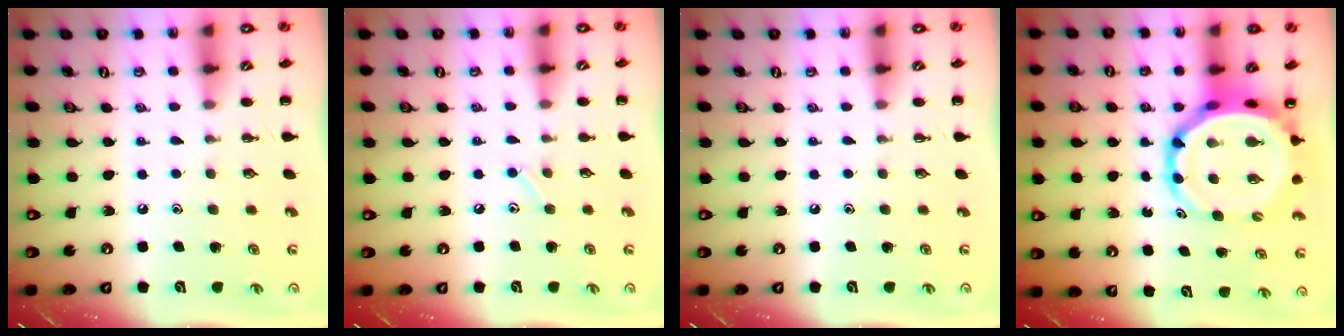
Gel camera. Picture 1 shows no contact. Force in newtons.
{"total": 4.4, "press": 4.2, "slide": 1.3}
{"total": 0.0}
{"total": 9.6, "press": 9.3, "slide": 2.5}